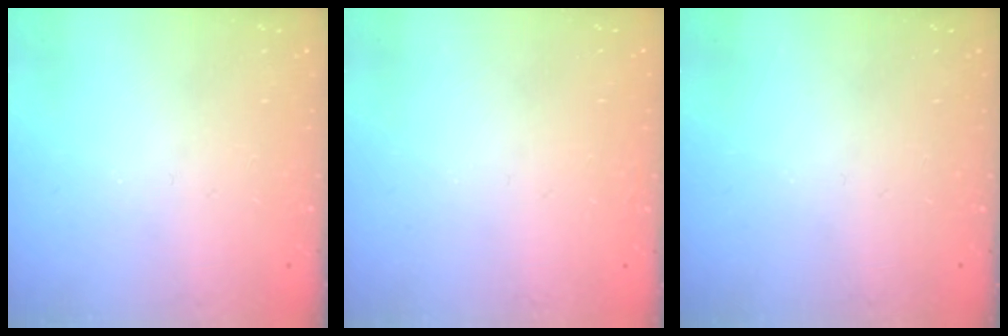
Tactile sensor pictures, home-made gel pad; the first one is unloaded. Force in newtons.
{"total": 1.6, "press": 1.6, "slide": 0.1}
{"total": 0.0}